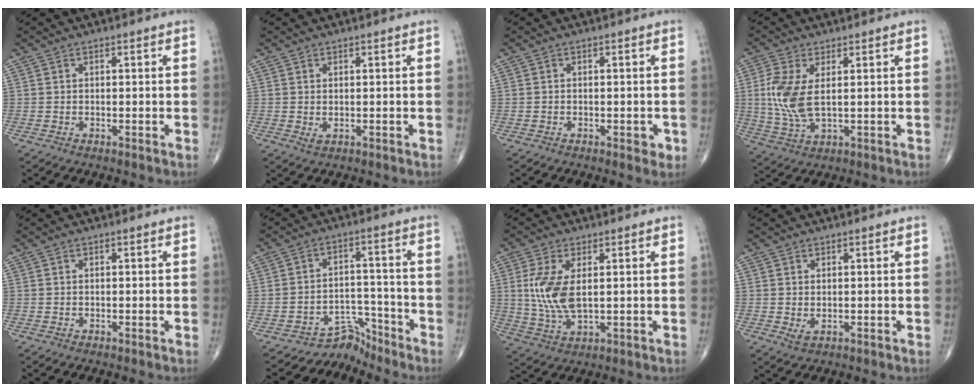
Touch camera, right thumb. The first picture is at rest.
{"total": 1.2, "force": [0.0, 0.7, 1.0], "torque": [-0.022, 0.000, 0.006]}
{"total": 3.5, "force": [-0.7, 2.4, 2.4], "torque": [-0.007, 0.000, -0.004]}
{"total": 8.9, "force": [1.3, 4.1, 7.8], "torque": [-0.186, -0.009, 0.032]}
{"total": 0.0}
{"total": 5.8, "force": [-5.3, 1.9, -1.5], "torque": [0.043, 0.085, -0.086]}
{"total": 9.4, "force": [1.3, 4.4, 8.2], "torque": [-0.180, -0.009, 0.034]}
{"total": 1.7, "force": [0.0, 1.0, 1.4], "torque": [-0.030, -0.002, 0.006]}